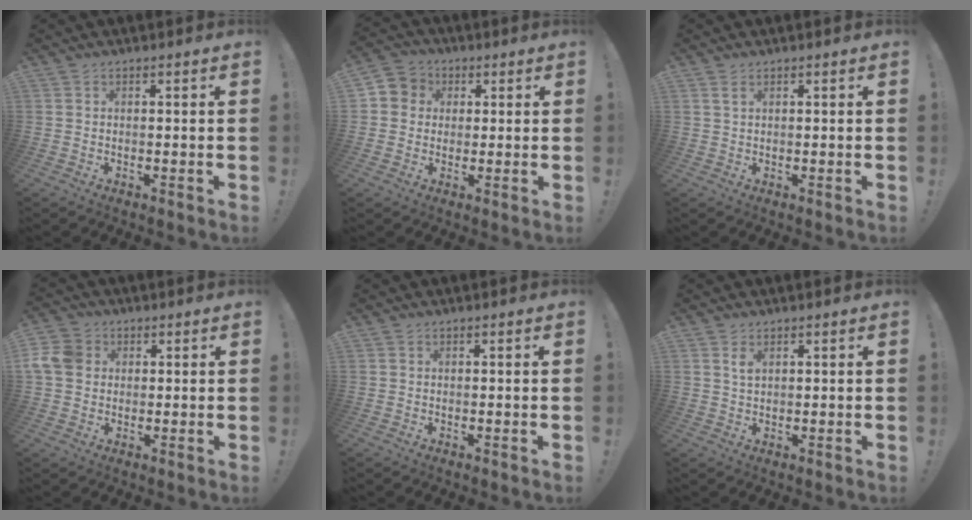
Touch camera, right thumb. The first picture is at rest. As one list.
[{"total": 5.7, "force": [0.2, 5.5, 1.6], "torque": [-0.024, 0.012, 0.006]}, {"total": 1.7, "force": [0.9, 0.5, 1.4], "torque": [-0.022, -0.001, 0.014]}, {"total": 9.2, "force": [1.5, 7.5, 5.2], "torque": [-0.118, 0.007, 0.031]}, {"total": 0.0}, {"total": 2.3, "force": [1.2, 1.2, 1.5], "torque": [-0.018, -0.005, 0.018]}]